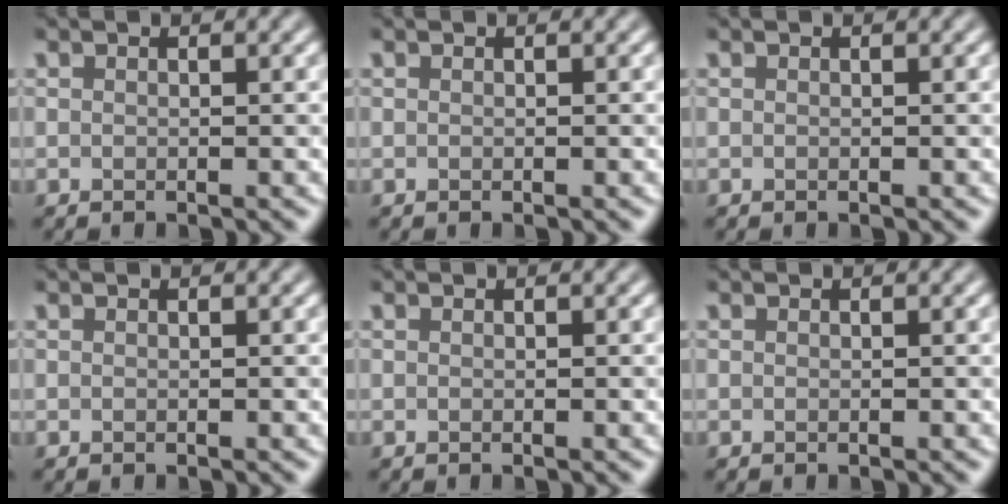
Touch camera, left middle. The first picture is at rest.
{"total": 0.0}
{"total": 0.0}
{"total": 0.0}
{"total": 0.0}
{"total": 0.0}